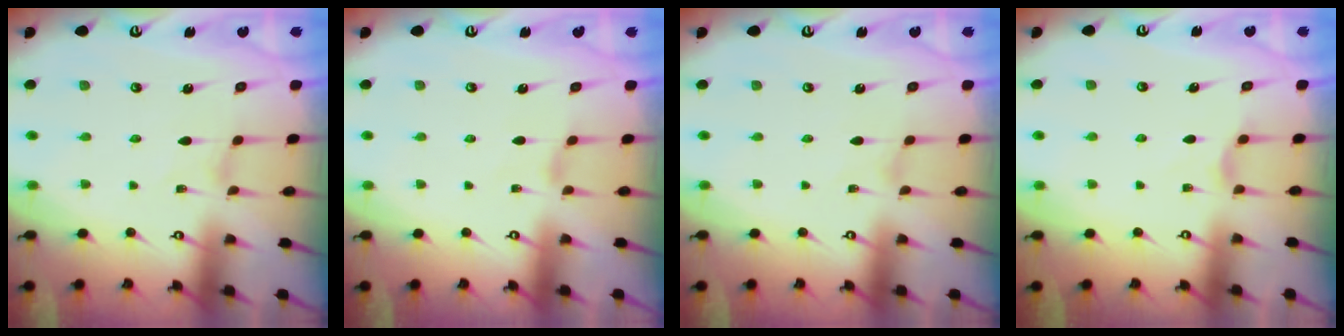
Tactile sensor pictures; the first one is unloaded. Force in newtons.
{"total": 0.8, "press": 0.7, "slide": 0.4}
{"total": 0.0}
{"total": 2.7, "press": 2.7, "slide": 0.4}